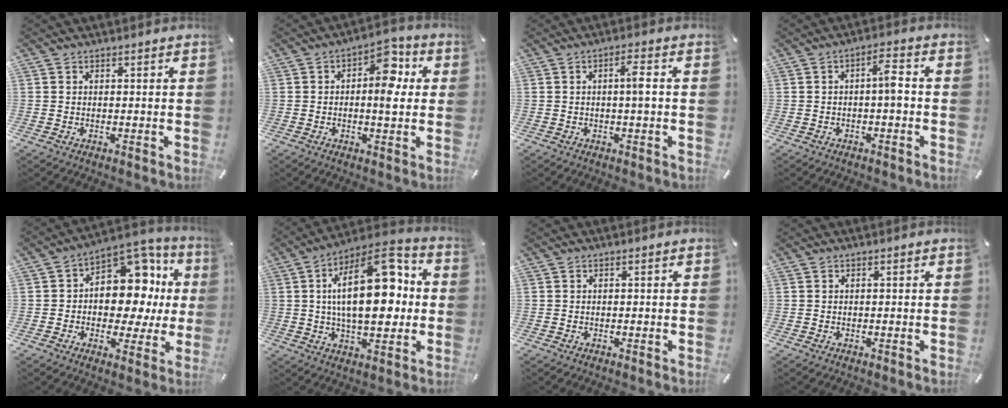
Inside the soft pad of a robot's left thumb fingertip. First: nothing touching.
{"total": 8.9, "force": [1.1, 4.7, 7.4], "torque": [-0.084, -0.006, 0.009]}
{"total": 3.9, "force": [0.0, 0.7, 3.9], "torque": [-0.065, 0.002, -0.006]}
{"total": 5.3, "force": [-0.7, 1.8, 4.9], "torque": [-0.080, 0.013, -0.015]}
{"total": 14.3, "force": [2.1, 10.7, 9.3], "torque": [-0.107, -0.028, 0.040]}
{"total": 21.8, "force": [3.0, 11.0, 18.6], "torque": [-0.304, -0.008, 0.041]}
{"total": 0.0}
{"total": 0.0}